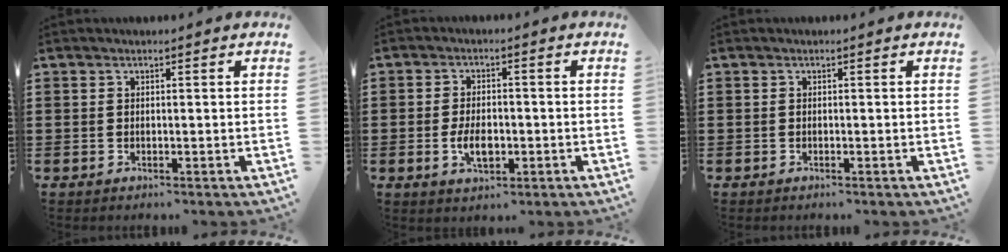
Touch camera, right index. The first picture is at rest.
{"total": 4.6, "force": [-1.1, 2.3, 3.9], "torque": [-0.084, -0.004, -0.020]}
{"total": 0.0}